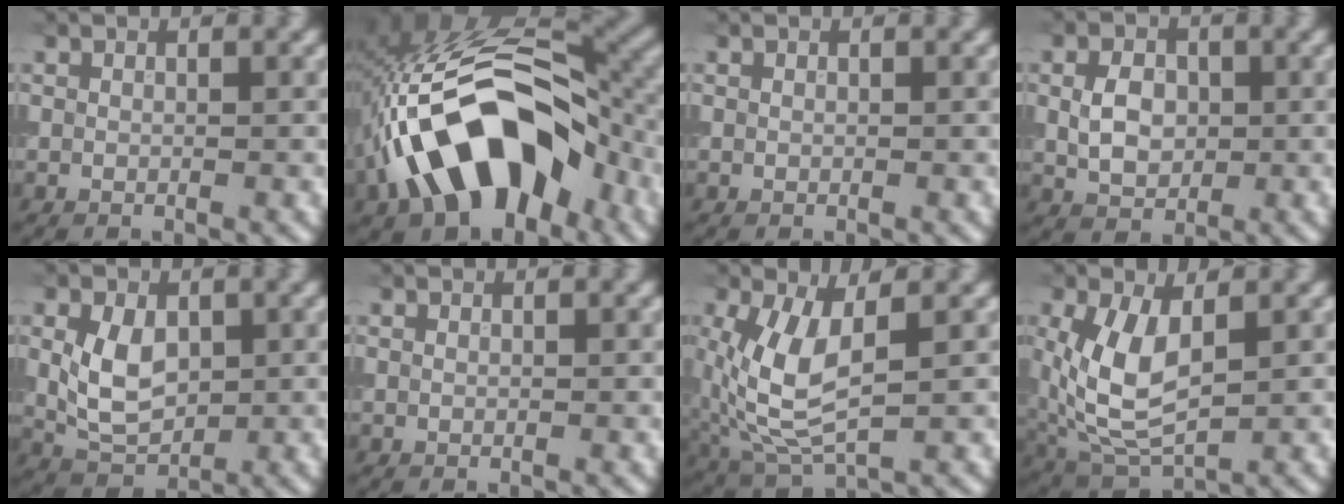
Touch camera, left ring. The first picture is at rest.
{"total": 13.8, "force": [-4.9, 7.1, 10.7], "torque": [-0.176, 0.023, -0.092]}
{"total": 0.0}
{"total": 3.5, "force": [0.2, 2.6, 2.4], "torque": [-0.050, 0.002, 0.000]}
{"total": 4.7, "force": [0.5, 3.1, 3.5], "torque": [-0.078, 0.001, 0.011]}
{"total": 0.0}
{"total": 6.3, "force": [0.5, 2.9, 5.6], "torque": [-0.140, -0.009, 0.017]}
{"total": 6.7, "force": [0.8, 3.5, 5.7], "torque": [-0.141, -0.002, 0.019]}